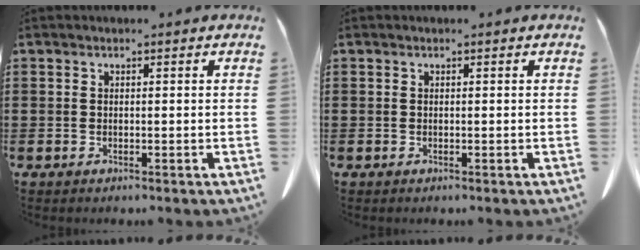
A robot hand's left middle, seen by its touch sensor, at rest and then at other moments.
{"total": 0.0}